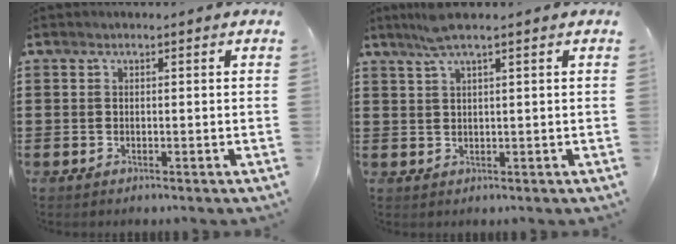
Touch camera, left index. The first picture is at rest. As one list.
[{"total": 3.2, "force": [2.0, -0.2, 2.5], "torque": [-0.053, 0.002, 0.036]}]